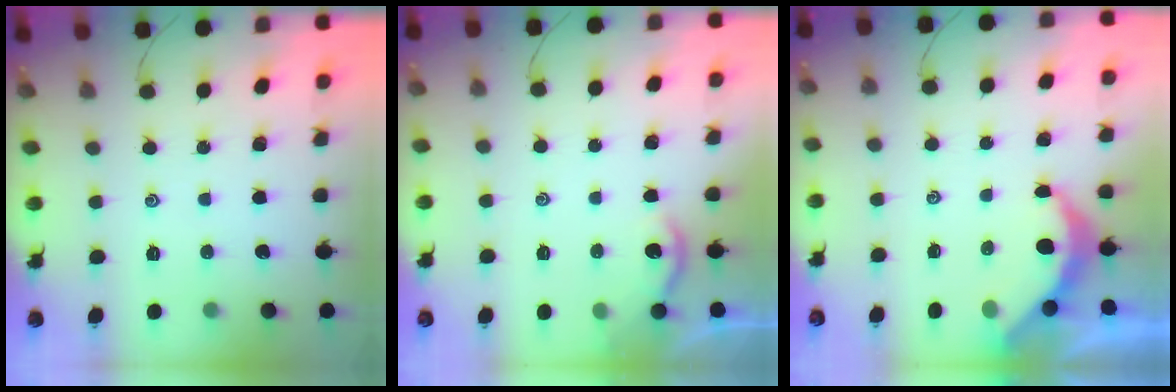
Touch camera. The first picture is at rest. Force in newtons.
{"total": 2.8, "press": 2.8, "slide": 0.3}
{"total": 5.4, "press": 5.4, "slide": 0.4}